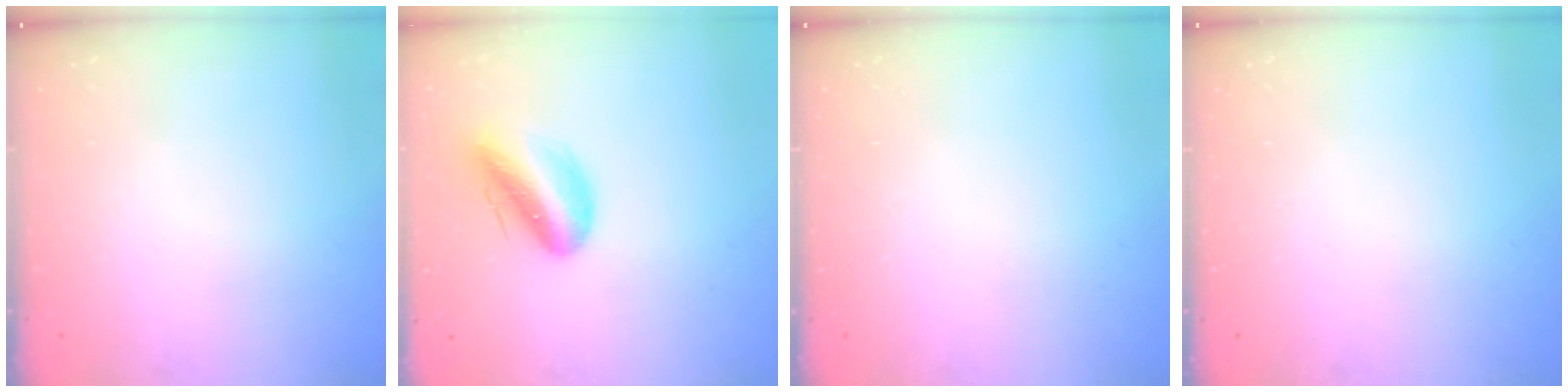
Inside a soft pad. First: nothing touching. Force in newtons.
{"total": 12.0, "press": 11.5, "slide": 3.4}
{"total": 0.0}
{"total": 0.0}